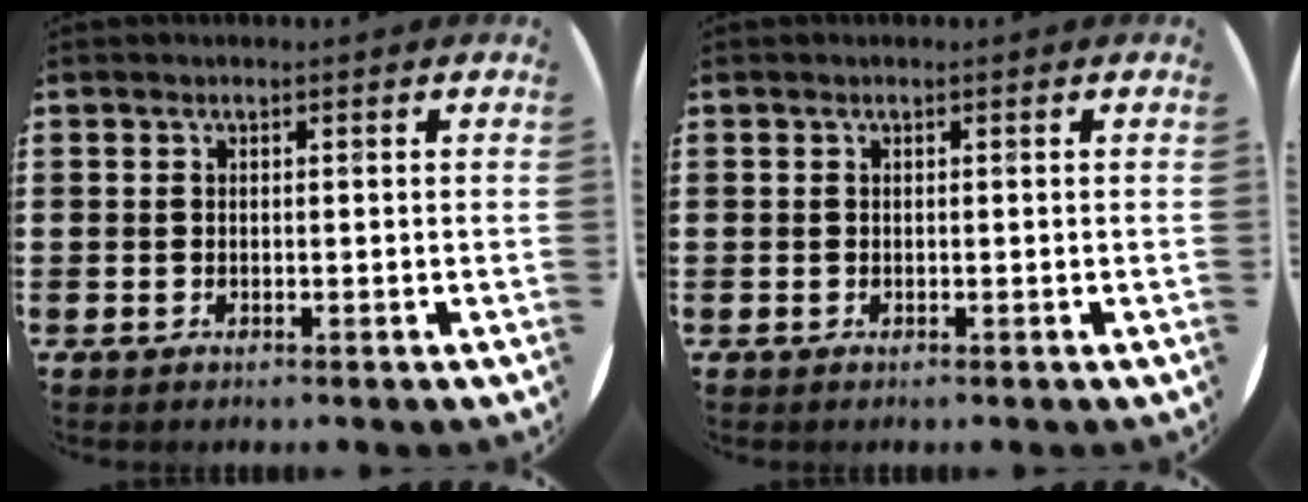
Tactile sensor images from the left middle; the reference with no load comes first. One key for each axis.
{"total": 0.0}